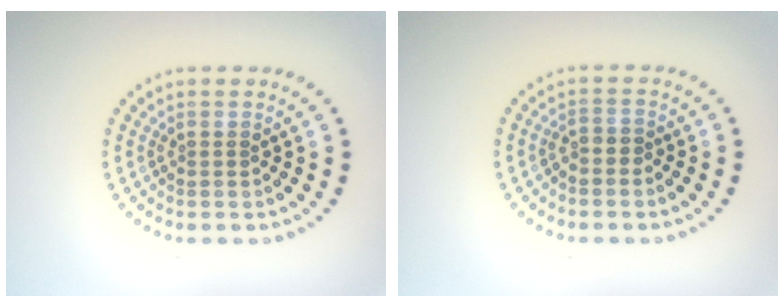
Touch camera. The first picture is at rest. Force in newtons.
{"total": 1.0, "press": 0.7, "slide": 0.6}